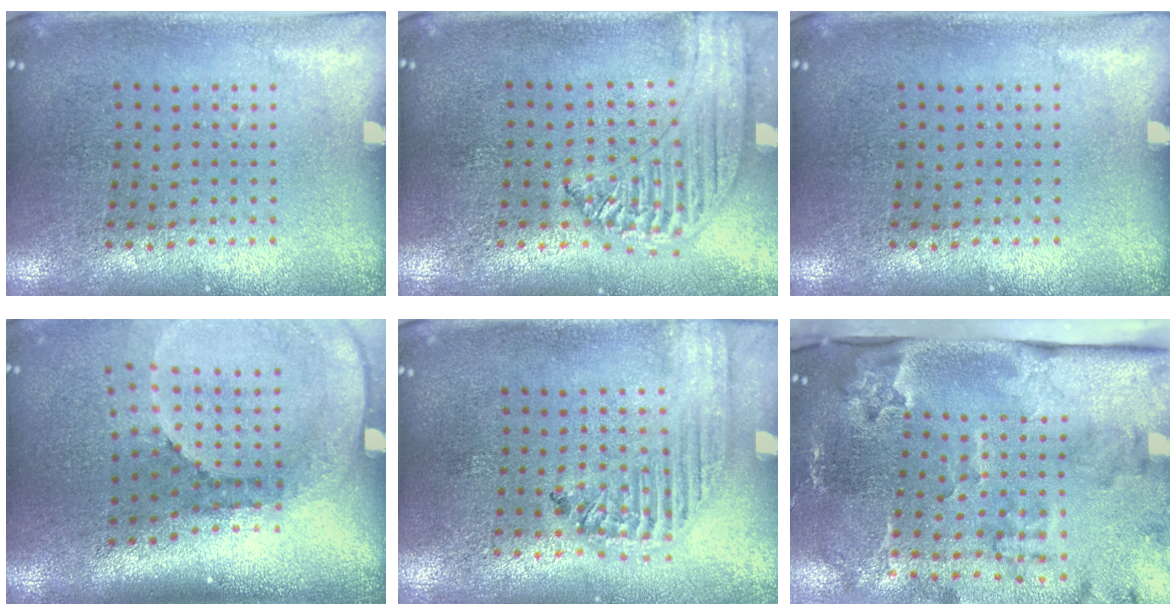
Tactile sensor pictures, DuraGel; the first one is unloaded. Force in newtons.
{"total": 1.4, "press": 1.3, "slide": 0.3}
{"total": 0.0}
{"total": 2.7, "press": 1.8, "slide": 2.0}
{"total": 1.8, "press": 1.7, "slide": 0.7}
{"total": 3.8, "press": 2.6, "slide": 2.7}